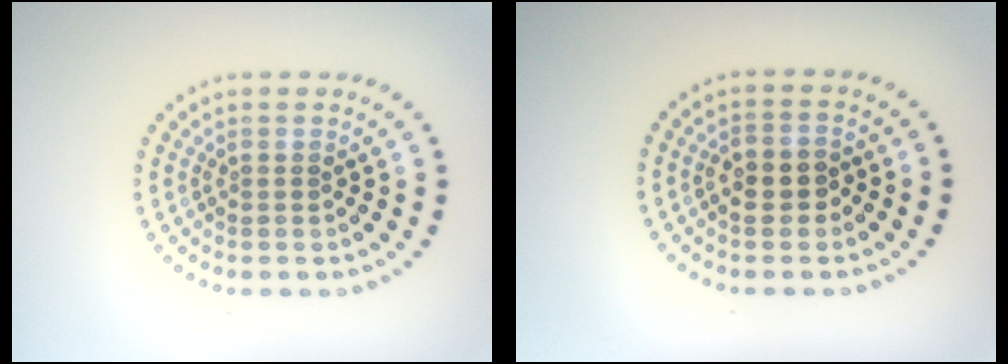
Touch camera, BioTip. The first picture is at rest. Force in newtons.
{"total": 2.6, "press": 2.6, "slide": 0.6}